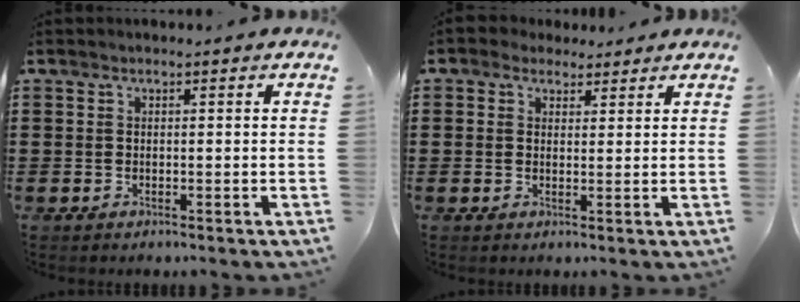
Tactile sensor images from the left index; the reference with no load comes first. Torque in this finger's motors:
{"motor_torque": [1.06, -1.09, -0.28, -0.13]}